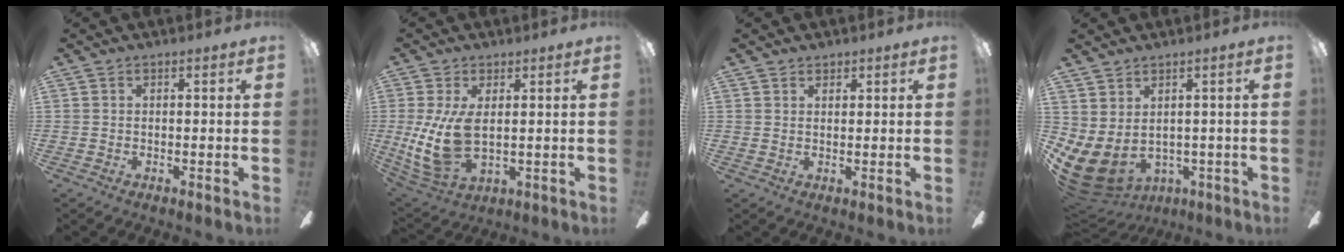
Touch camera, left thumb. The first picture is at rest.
{"total": 11.9, "force": [0.9, 6.3, 10.1], "torque": [-0.216, -0.016, 0.019]}
{"total": 1.6, "force": [1.4, 0.6, -0.1], "torque": [0.002, -0.002, 0.028]}
{"total": 5.7, "force": [0.1, 3.9, 4.2], "torque": [-0.121, -0.026, 0.006]}